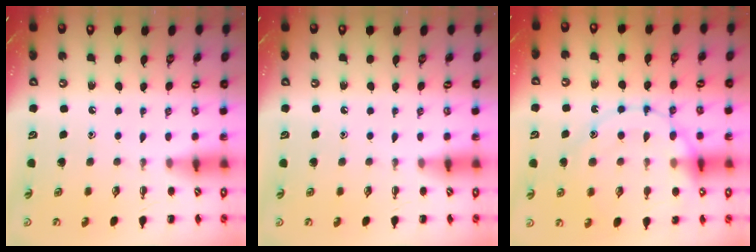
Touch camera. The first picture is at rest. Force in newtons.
{"total": 0.0}
{"total": 18.2, "press": 18.1, "slide": 1.9}